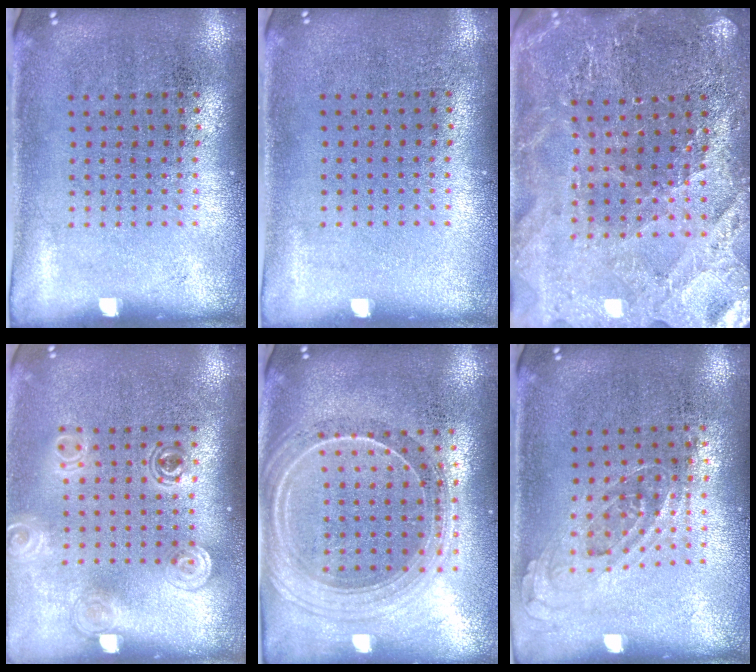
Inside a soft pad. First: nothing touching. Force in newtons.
{"total": 0.0}
{"total": 3.0, "press": 2.9, "slide": 0.4}
{"total": 1.4, "press": 1.2, "slide": 0.7}
{"total": 2.3, "press": 2.0, "slide": 1.2}
{"total": 0.8, "press": 0.7, "slide": 0.5}